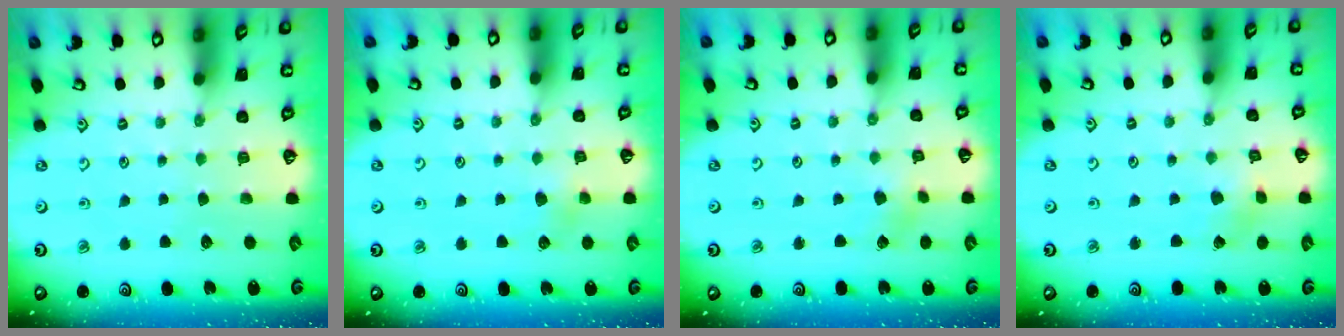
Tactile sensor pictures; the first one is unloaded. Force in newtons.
{"total": 2.4, "press": 2.4, "slide": 0.4}
{"total": 2.2, "press": 2.2, "slide": 0.3}
{"total": 2.3, "press": 2.3, "slide": 0.3}